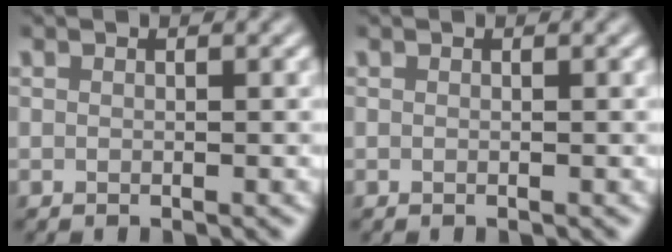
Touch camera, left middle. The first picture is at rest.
{"total": 0.0}